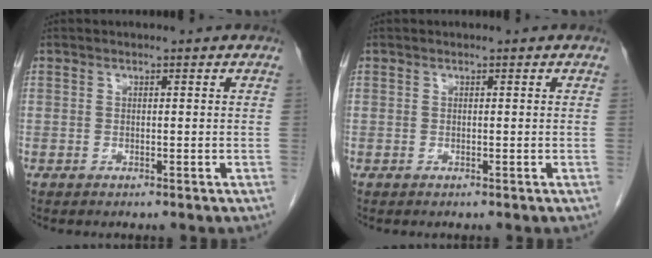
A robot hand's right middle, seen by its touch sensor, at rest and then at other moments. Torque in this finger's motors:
{"motor_torque": [0.00, 0.00, 0.00, 0.00]}